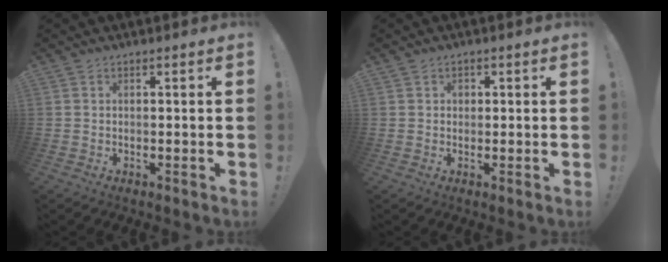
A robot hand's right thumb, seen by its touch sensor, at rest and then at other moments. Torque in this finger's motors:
{"motor_torque": [-0.06, 0.27, -0.28, 0.02, -0.02]}